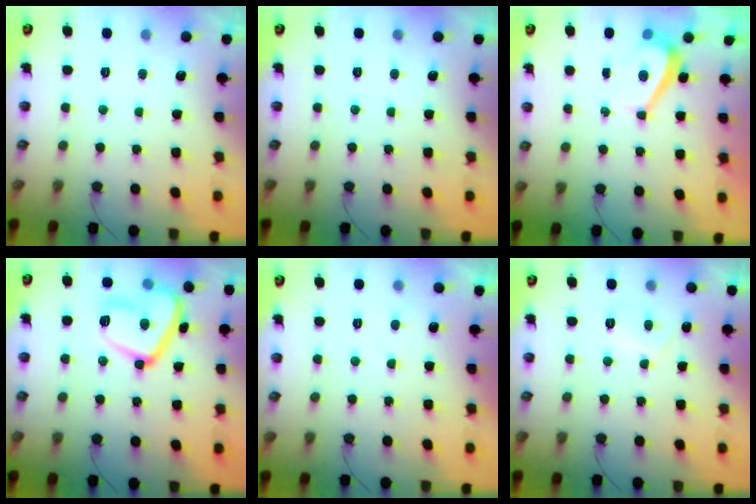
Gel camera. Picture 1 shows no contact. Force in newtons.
{"total": 0.0}
{"total": 2.8, "press": 2.8, "slide": 0.6}
{"total": 15.0, "press": 15.0, "slide": 0.9}
{"total": 2.0, "press": 1.9, "slide": 0.3}
{"total": 3.9, "press": 3.8, "slide": 0.6}